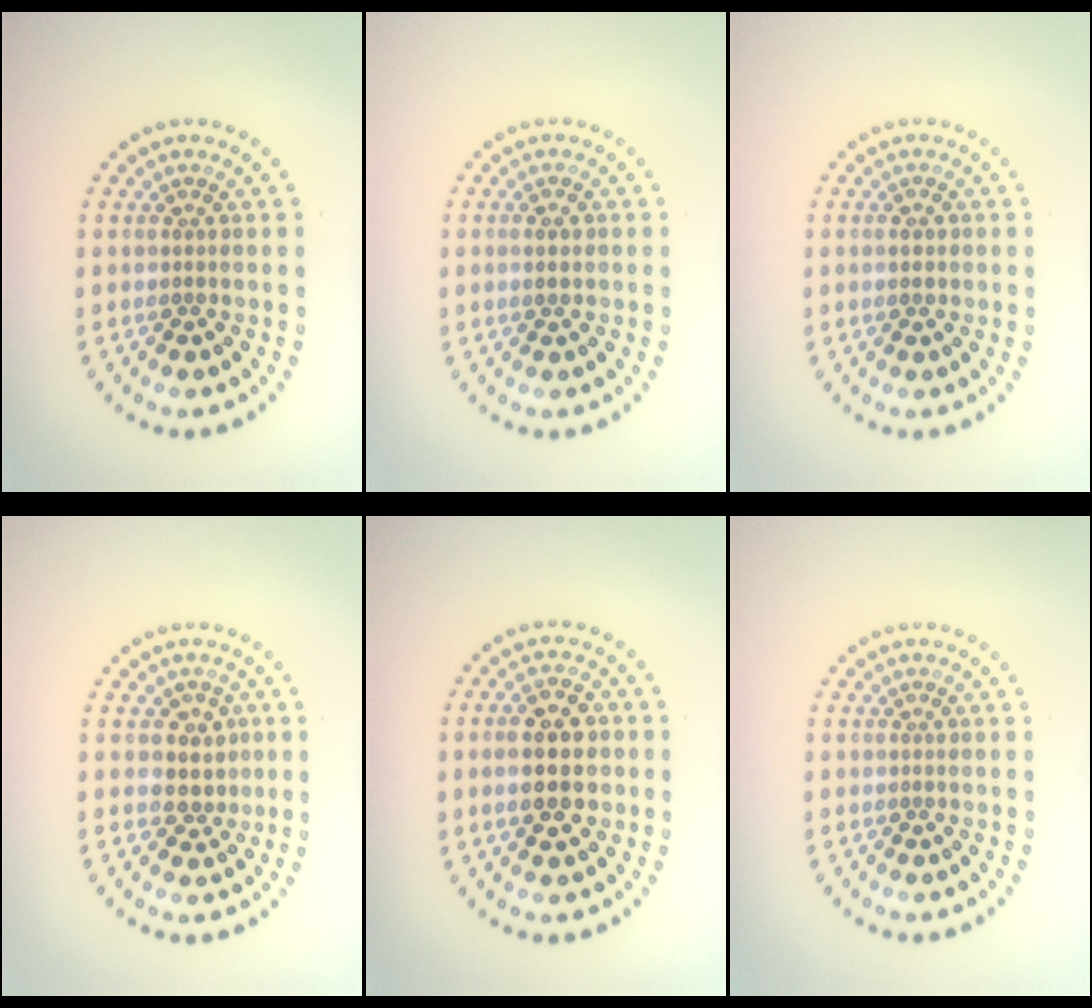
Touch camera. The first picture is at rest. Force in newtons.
{"total": 1.5, "press": 1.5, "slide": 0.1}
{"total": 1.3, "press": 1.3, "slide": 0.2}
{"total": 2.5, "press": 2.2, "slide": 1.1}
{"total": 5.1, "press": 5.1, "slide": 0.5}
{"total": 0.0}